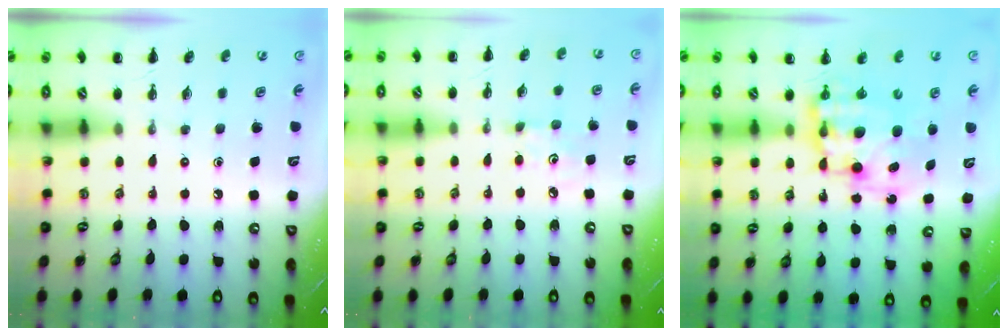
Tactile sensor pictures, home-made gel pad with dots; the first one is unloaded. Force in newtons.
{"total": 3.8, "press": 3.6, "slide": 1.1}
{"total": 12.0, "press": 11.7, "slide": 2.9}